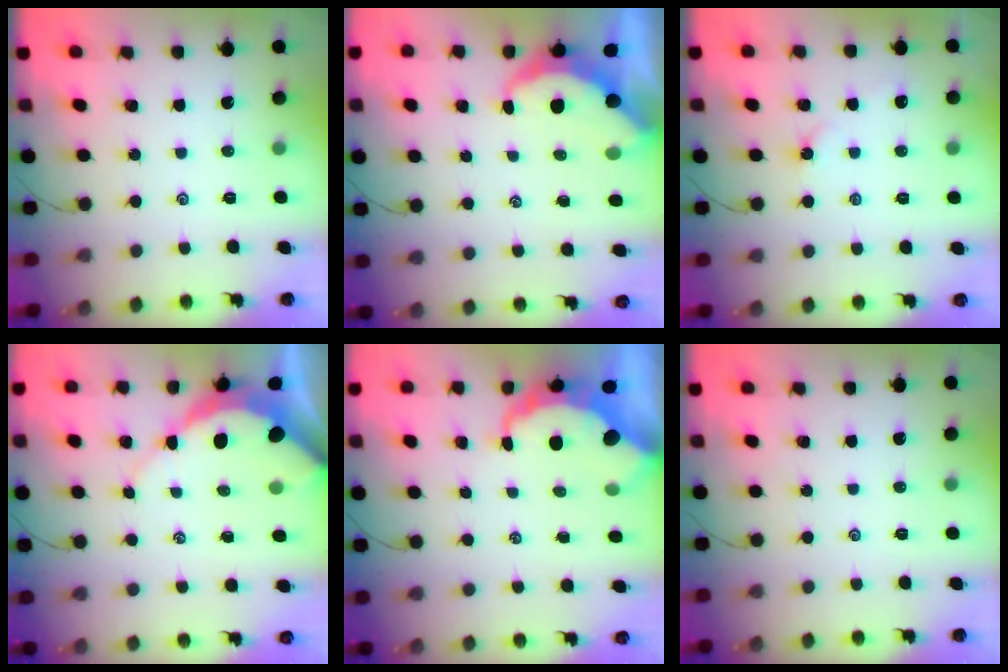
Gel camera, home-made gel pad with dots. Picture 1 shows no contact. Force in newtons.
{"total": 7.0, "press": 6.9, "slide": 1.0}
{"total": 1.9, "press": 1.9, "slide": 0.4}
{"total": 8.5, "press": 8.4, "slide": 1.1}
{"total": 7.4, "press": 7.4, "slide": 0.8}
{"total": 0.0}